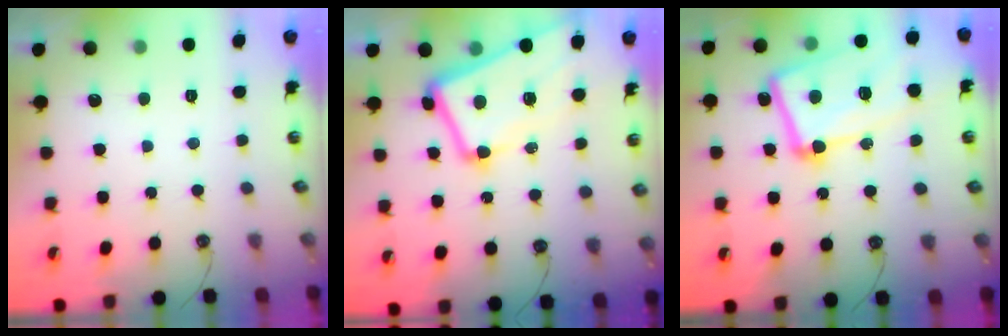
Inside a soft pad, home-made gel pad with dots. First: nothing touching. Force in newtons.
{"total": 11.5, "press": 11.3, "slide": 2.2}
{"total": 20.6, "press": 20.4, "slide": 2.6}